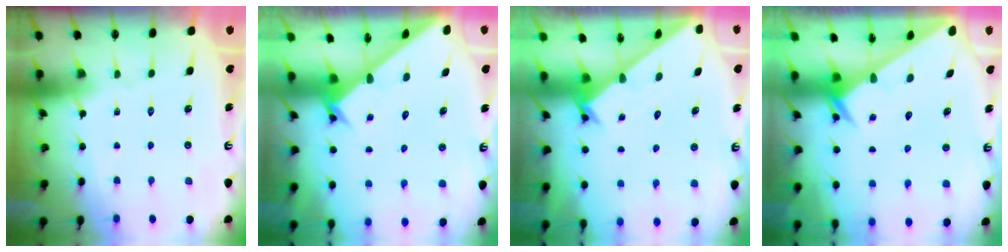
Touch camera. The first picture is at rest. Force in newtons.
{"total": 2.8, "press": 2.8, "slide": 0.3}
{"total": 1.6, "press": 1.6, "slide": 0.1}
{"total": 2.3, "press": 2.3, "slide": 0.1}